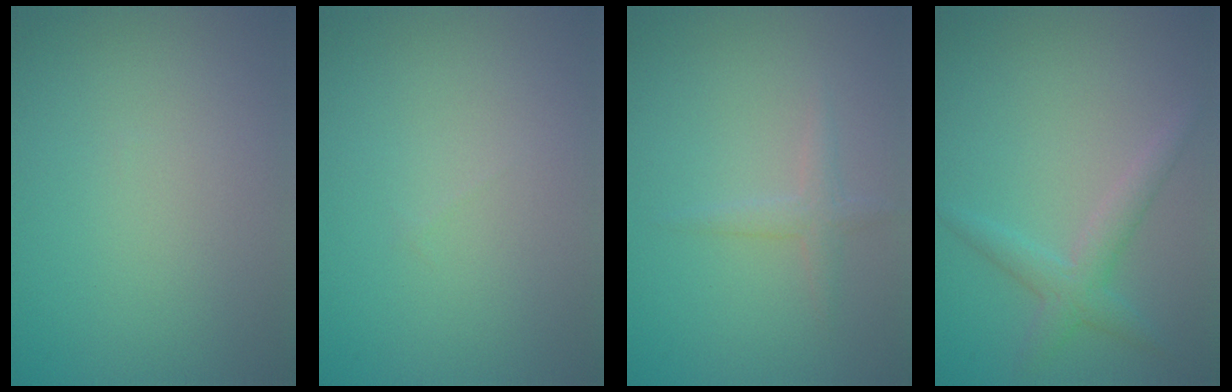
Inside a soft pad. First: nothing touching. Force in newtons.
{"total": 0.0}
{"total": 1.5, "press": 1.5, "slide": 0.1}
{"total": 2.5, "press": 2.5, "slide": 0.0}